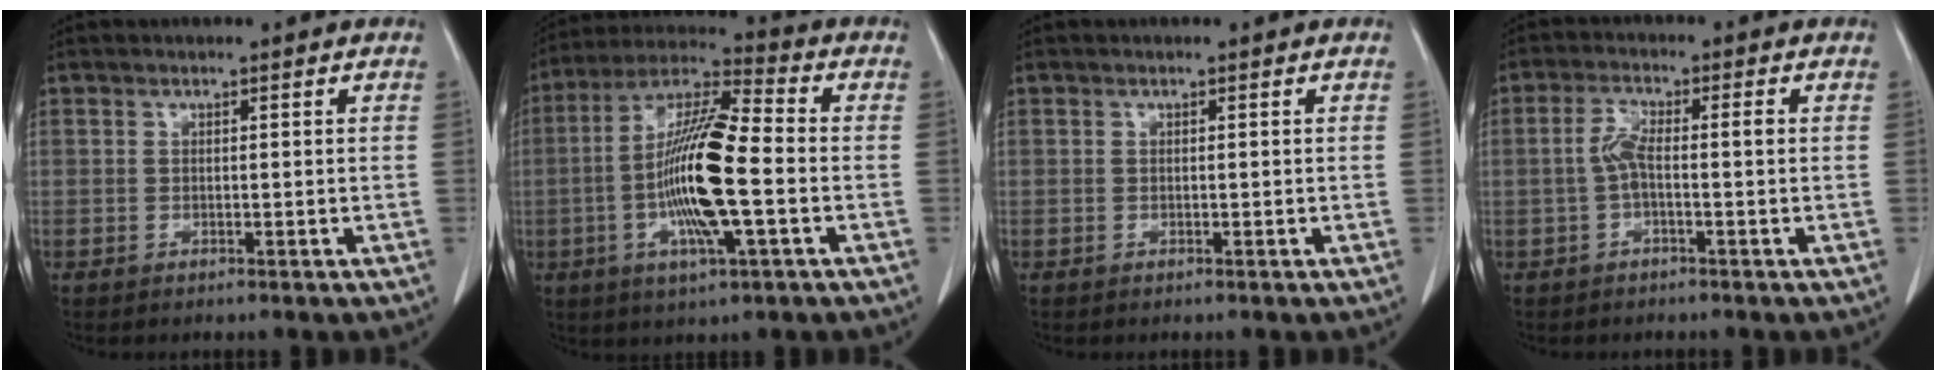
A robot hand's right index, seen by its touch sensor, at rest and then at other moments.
{"total": 15.6, "force": [-2.6, 1.9, 15.2], "torque": [-0.295, 0.000, -0.052]}
{"total": 0.0}
{"total": 4.1, "force": [-0.5, 0.8, 3.9], "torque": [-0.083, 0.018, -0.010]}